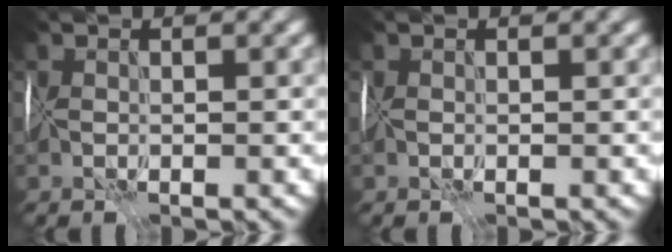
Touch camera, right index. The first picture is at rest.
{"total": 0.0}